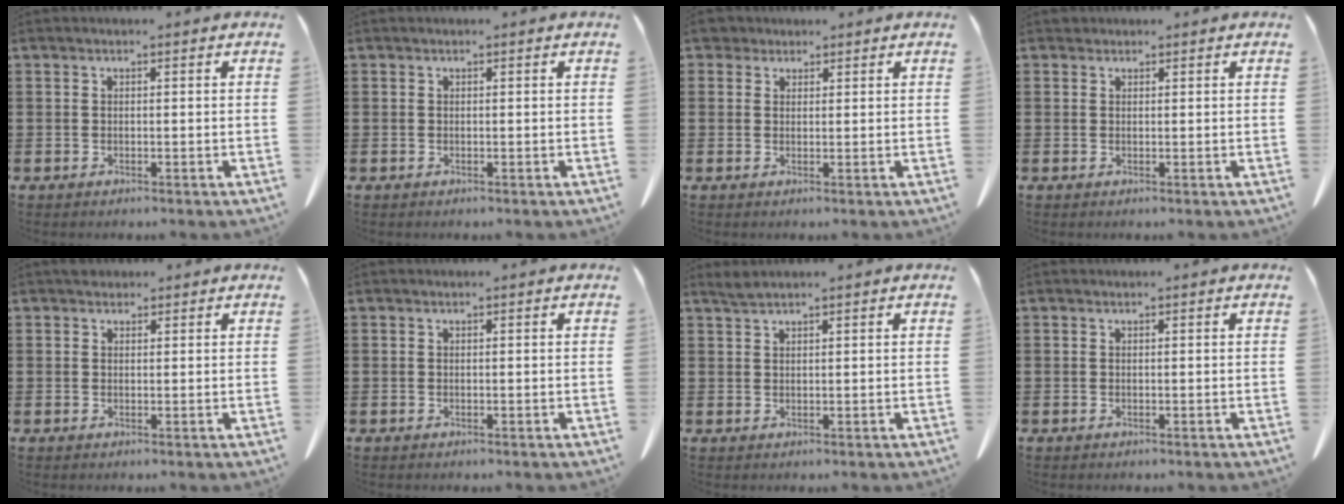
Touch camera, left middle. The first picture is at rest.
{"total": 0.0}
{"total": 2.7, "force": [2.1, 1.5, 0.8], "torque": [-0.025, 0.009, 0.040]}
{"total": 0.7, "force": [0.6, 0.4, 0.0], "torque": [-0.002, 0.001, 0.011]}
{"total": 1.4, "force": [1.1, 0.8, 0.1], "torque": [-0.006, 0.004, 0.022]}
{"total": 0.0}
{"total": 1.4, "force": [1.2, 0.1, 0.7], "torque": [-0.018, -0.001, 0.024]}
{"total": 0.0}